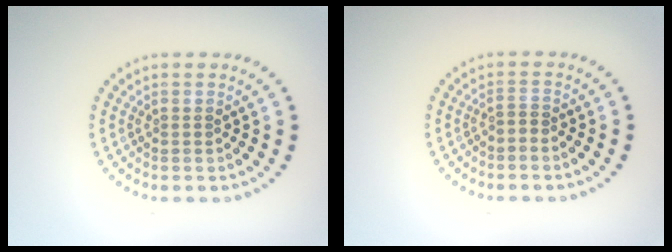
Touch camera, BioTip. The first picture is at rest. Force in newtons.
{"total": 0.6, "press": 0.3, "slide": 0.5}